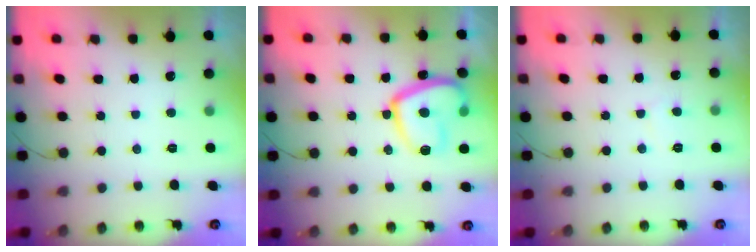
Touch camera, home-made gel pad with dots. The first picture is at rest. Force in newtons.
{"total": 15.6, "press": 15.5, "slide": 1.5}
{"total": 2.6, "press": 2.6, "slide": 0.2}